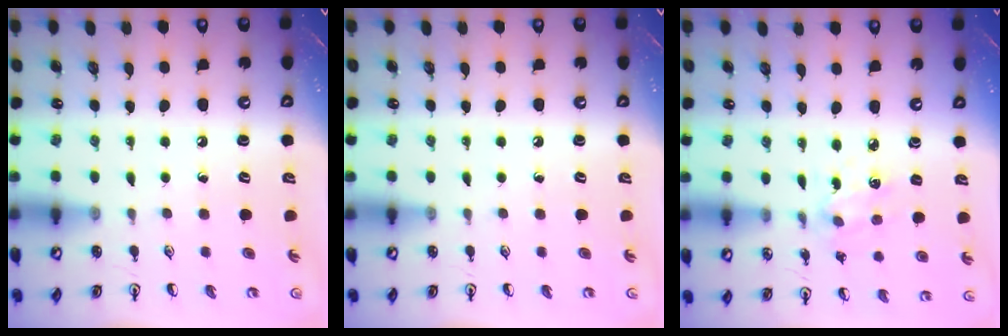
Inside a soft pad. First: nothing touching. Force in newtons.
{"total": 0.0}
{"total": 2.5, "press": 2.4, "slide": 0.7}